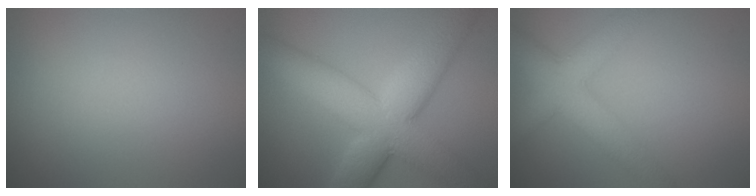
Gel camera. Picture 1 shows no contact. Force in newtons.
{"total": 10.1, "press": 10.1, "slide": 0.5}
{"total": 6.1, "press": 6.1, "slide": 0.4}